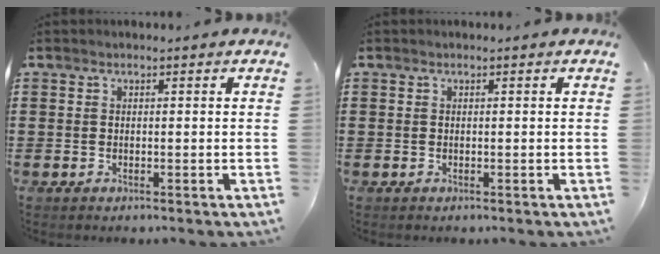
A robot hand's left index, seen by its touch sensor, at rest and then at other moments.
{"total": 0.0}